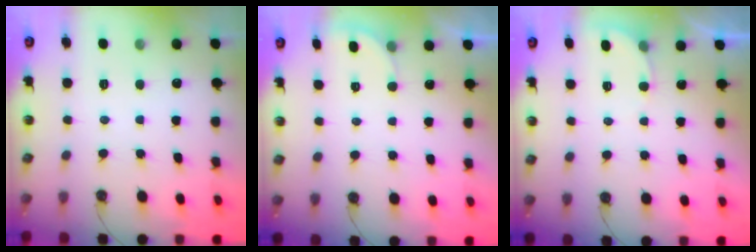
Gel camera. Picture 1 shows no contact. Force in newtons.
{"total": 2.1, "press": 2.1, "slide": 0.6}
{"total": 2.7, "press": 2.7, "slide": 0.2}